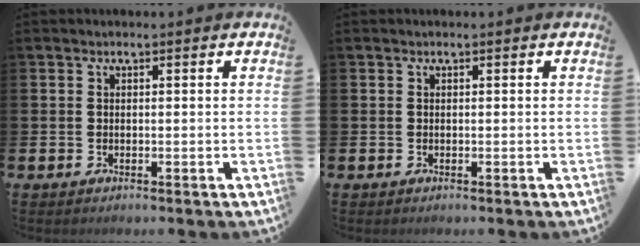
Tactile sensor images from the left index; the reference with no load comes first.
{"total": 0.0}